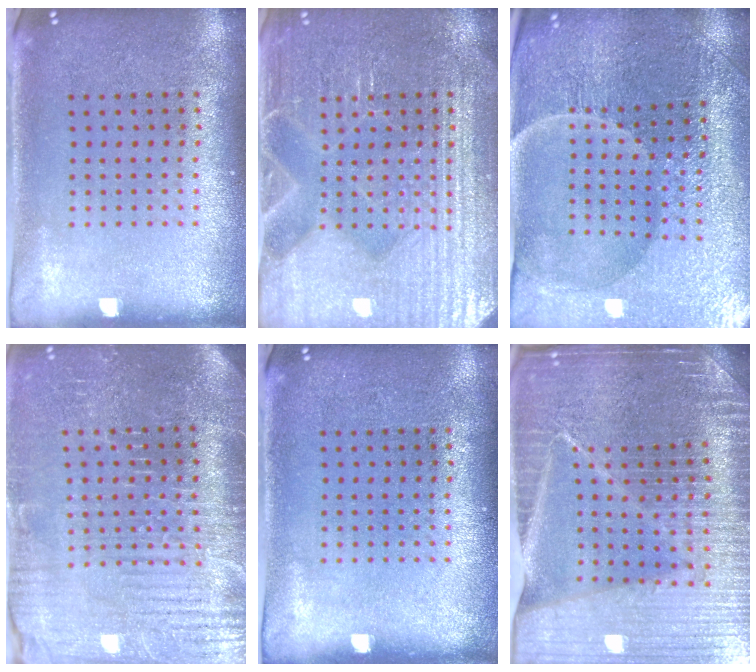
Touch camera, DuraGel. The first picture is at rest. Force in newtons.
{"total": 4.5, "press": 4.4, "slide": 0.9}
{"total": 4.2, "press": 4.1, "slide": 0.7}
{"total": 4.5, "press": 4.3, "slide": 1.2}
{"total": 0.0}
{"total": 5.6, "press": 5.0, "slide": 2.4}